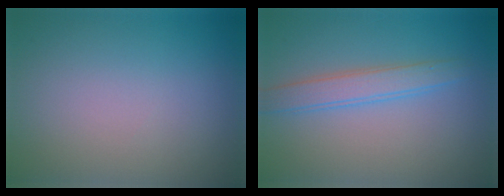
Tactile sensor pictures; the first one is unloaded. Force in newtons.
{"total": 2.7, "press": 2.7, "slide": 0.1}